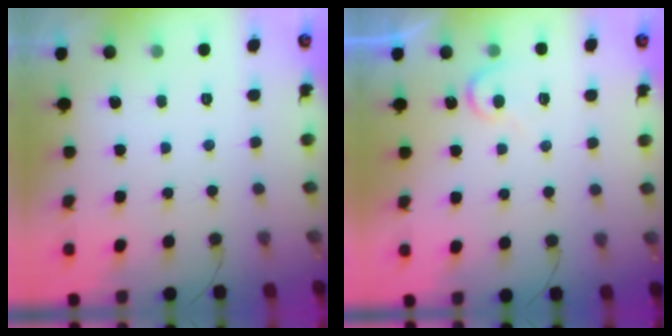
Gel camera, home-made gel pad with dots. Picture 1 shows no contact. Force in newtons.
{"total": 6.1, "press": 6.0, "slide": 0.6}